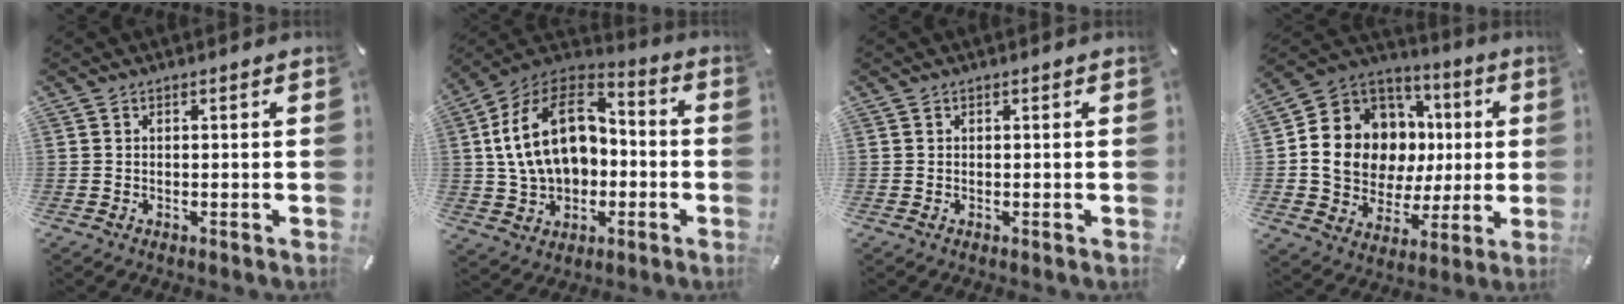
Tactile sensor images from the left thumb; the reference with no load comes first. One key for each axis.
{"total": 20.5, "fx": 1.1, "fy": 15.2, "fz": 13.7, "tx": -0.267, "ty": 0.016, "tz": 0.022}
{"total": 0.0}
{"total": 13.5, "fx": 0.7, "fy": 12.1, "fz": 6.1, "tx": -0.116, "ty": -0.023, "tz": 0.025}